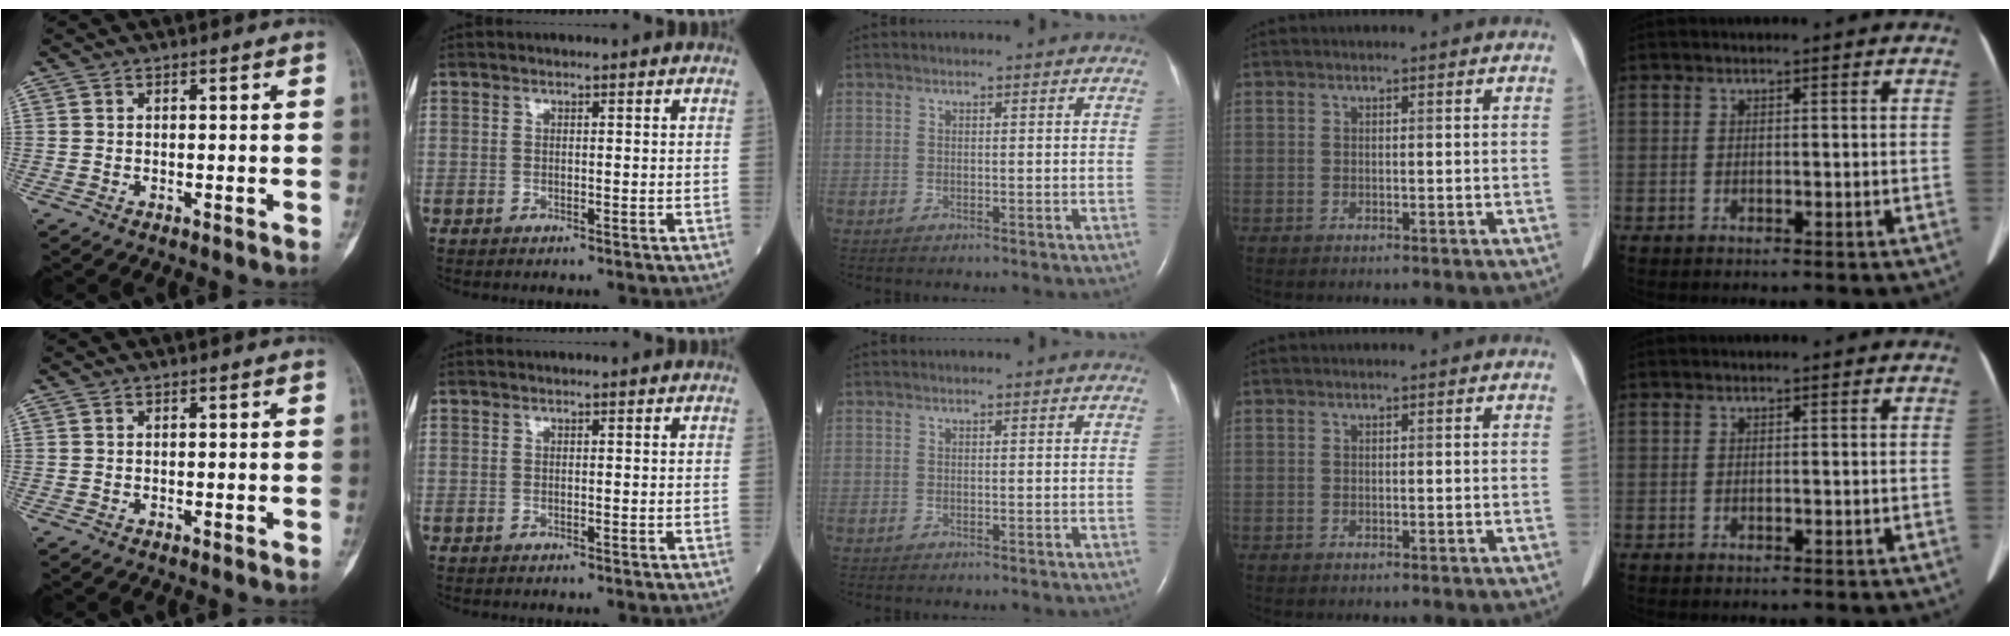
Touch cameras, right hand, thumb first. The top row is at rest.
{}